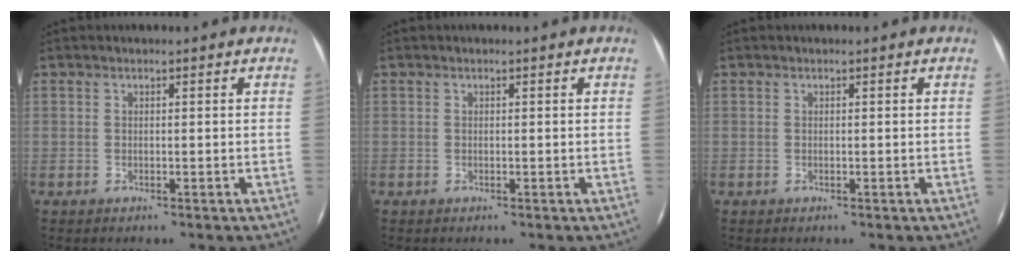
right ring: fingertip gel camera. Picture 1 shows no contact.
{"total": 0.0}
{"total": 0.0}